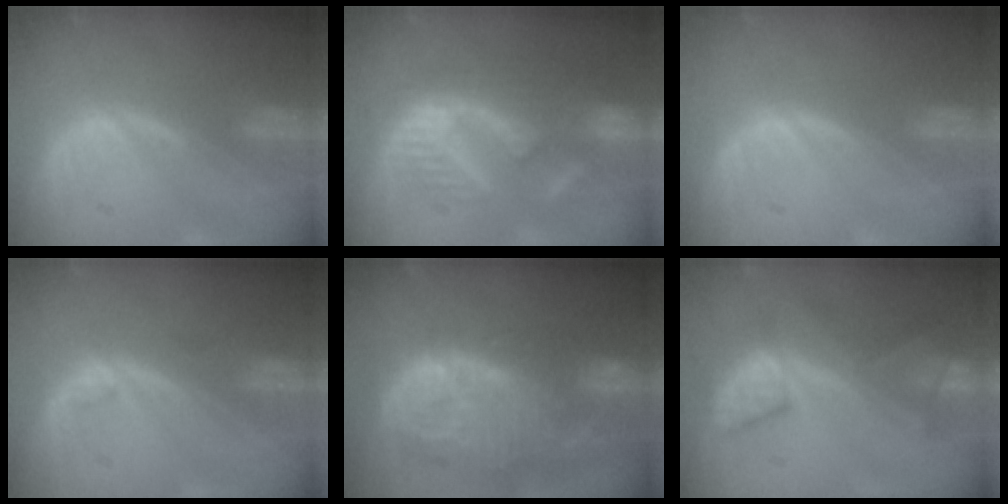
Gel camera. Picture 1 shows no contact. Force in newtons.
{"total": 11.0, "press": 9.8, "slide": 5.0}
{"total": 0.0}
{"total": 0.8, "press": 0.7, "slide": 0.1}
{"total": 13.6, "press": 11.8, "slide": 6.7}
{"total": 8.0, "press": 7.5, "slide": 2.8}